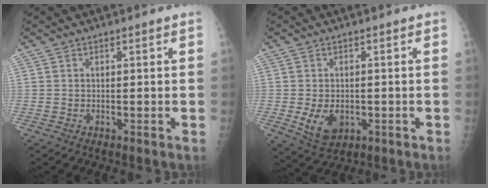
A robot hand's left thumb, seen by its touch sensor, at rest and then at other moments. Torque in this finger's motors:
{"motor_torque": [0.89, 1.05, 0.28, -0.17, 0.09]}